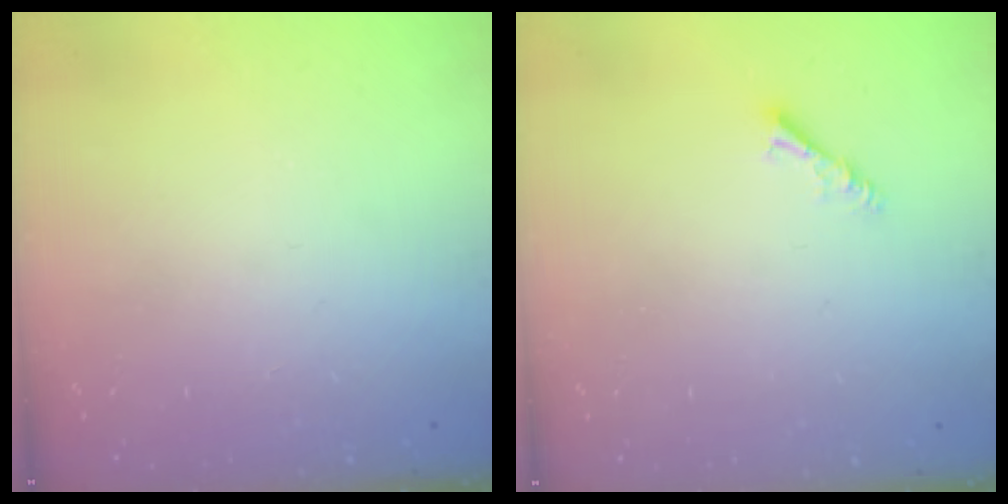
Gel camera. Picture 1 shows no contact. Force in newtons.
{"total": 3.0, "press": 2.9, "slide": 0.6}